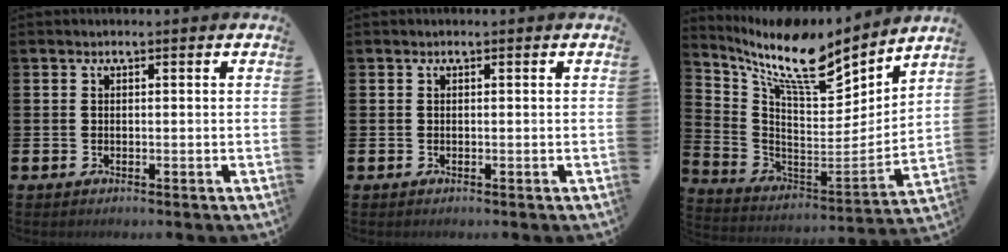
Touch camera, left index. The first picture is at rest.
{"total": 0.0}
{"total": 11.7, "force": [9.1, 2.8, 6.7], "torque": [-0.165, -0.059, 0.151]}